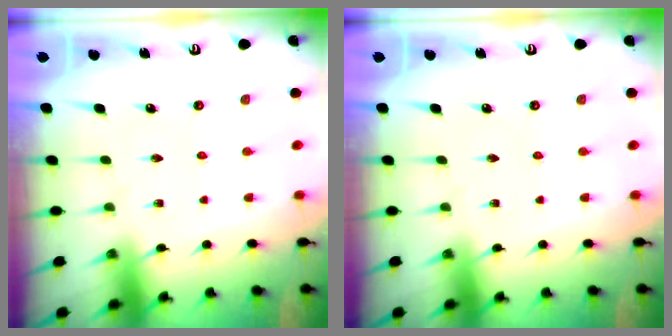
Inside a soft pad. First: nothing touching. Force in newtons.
{"total": 0.0}